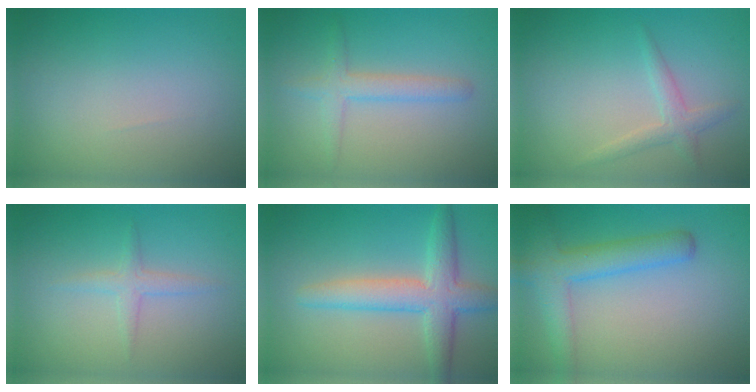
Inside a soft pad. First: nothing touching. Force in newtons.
{"total": 2.3, "press": 2.3, "slide": 0.0}
{"total": 1.8, "press": 1.8, "slide": 0.1}
{"total": 1.5, "press": 1.5, "slide": 0.0}
{"total": 4.9, "press": 4.9, "slide": 0.1}
{"total": 4.3, "press": 4.3, "slide": 0.2}